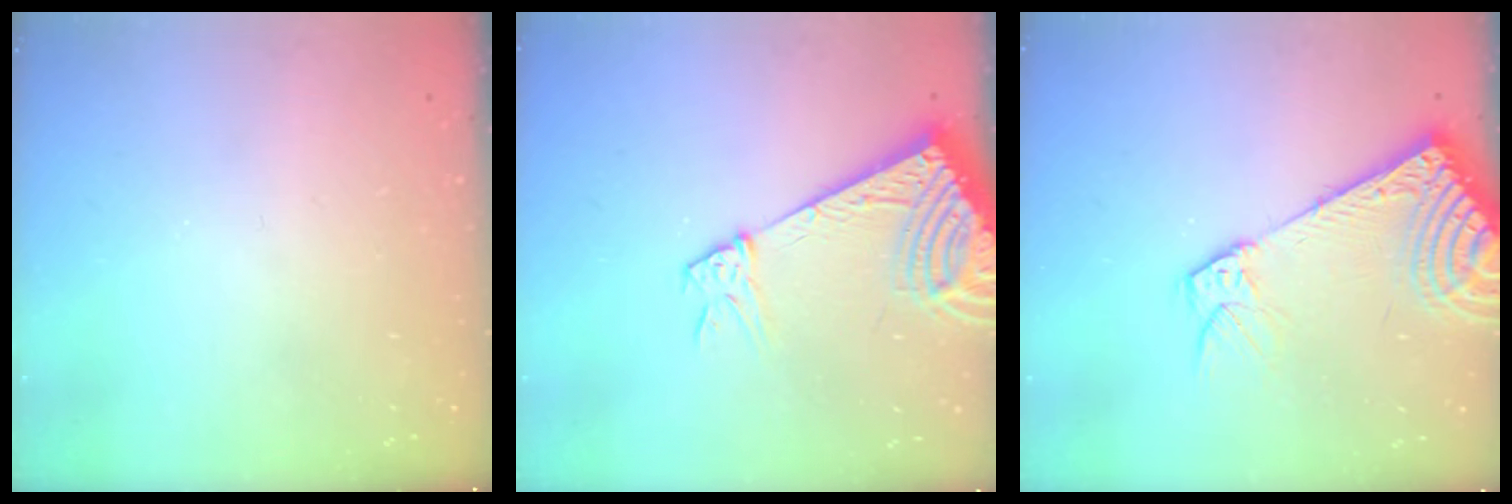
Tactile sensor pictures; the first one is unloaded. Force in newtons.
{"total": 11.8, "press": 11.6, "slide": 1.9}
{"total": 12.2, "press": 11.9, "slide": 2.5}